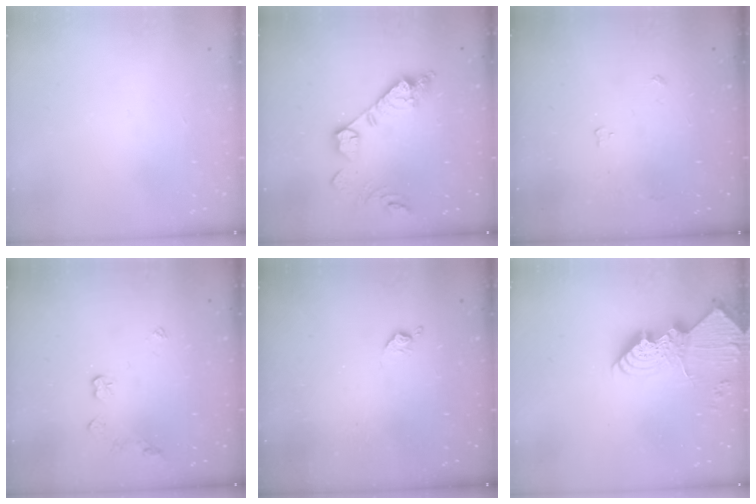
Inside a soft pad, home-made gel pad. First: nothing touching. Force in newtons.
{"total": 15.0, "press": 14.9, "slide": 1.4}
{"total": 3.0, "press": 2.9, "slide": 0.5}
{"total": 5.6, "press": 5.6, "slide": 0.2}
{"total": 5.9, "press": 5.9, "slide": 0.8}
{"total": 14.9, "press": 14.9, "slide": 1.2}